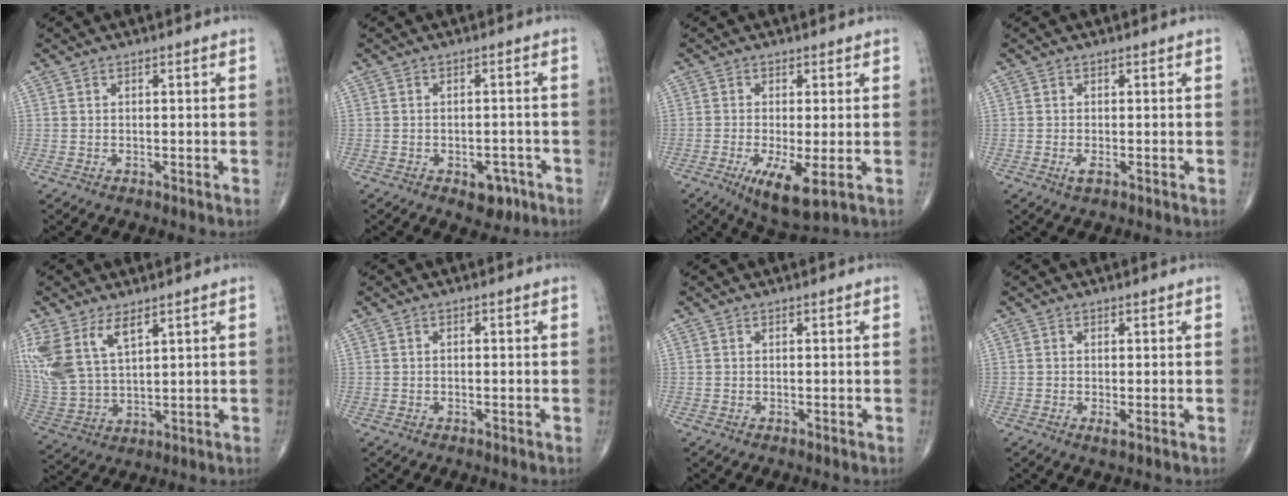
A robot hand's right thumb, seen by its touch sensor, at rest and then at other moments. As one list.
[{"total": 4.5, "force": [-2.3, 2.8, 2.7], "torque": [-0.014, 0.015, -0.025]}, {"total": 7.6, "force": [-2.2, 1.9, 7.0], "torque": [-0.126, -0.021, -0.033]}, {"total": 1.4, "force": [-0.6, 0.5, 1.2], "torque": [-0.024, -0.004, -0.011]}, {"total": 13.0, "force": [6.6, 6.5, 9.2], "torque": [-0.207, -0.021, 0.148]}, {"total": 0.5, "force": [-0.1, 0.3, 0.4], "torque": [-0.009, 0.002, -0.001]}, {"total": 0.0}, {"total": 1.1, "force": [-0.2, 0.2, 1.1], "torque": [-0.020, -0.006, -0.005]}]